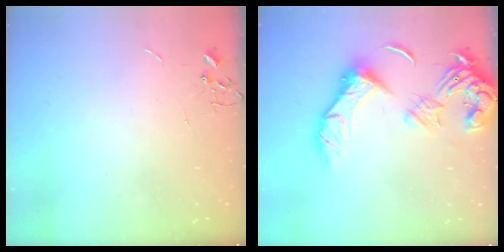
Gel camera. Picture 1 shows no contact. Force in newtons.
{"total": 17.4, "press": 17.3, "slide": 2.0}